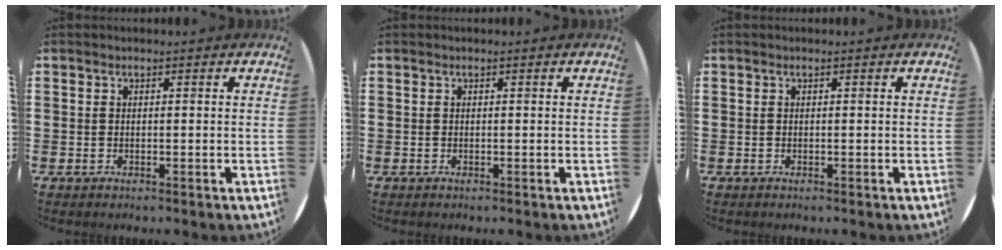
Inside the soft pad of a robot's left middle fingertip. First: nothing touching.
{"total": 0.0}
{"total": 0.0}